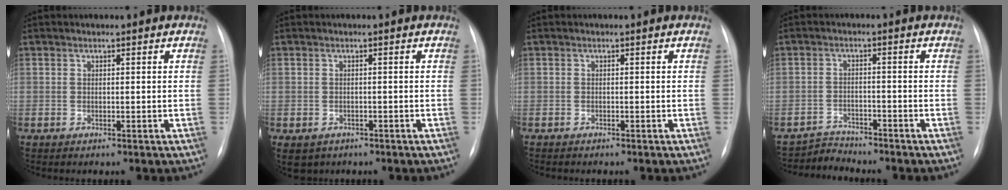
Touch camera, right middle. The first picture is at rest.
{"total": 4.6, "force": [-2.9, 3.3, 1.2], "torque": [-0.017, 0.003, -0.037]}
{"total": 0.9, "force": [-0.8, 0.2, 0.3], "torque": [-0.006, -0.001, -0.013]}
{"total": 3.5, "force": [-3.2, 0.1, -1.5], "torque": [0.032, -0.008, -0.056]}